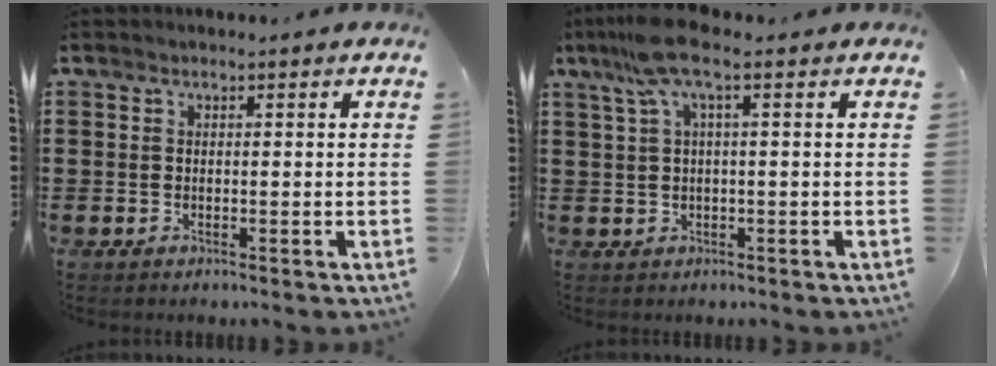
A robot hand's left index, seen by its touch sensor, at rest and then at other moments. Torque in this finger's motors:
{"motor_torque": [0.47, -0.47, 0.64, 0.21]}